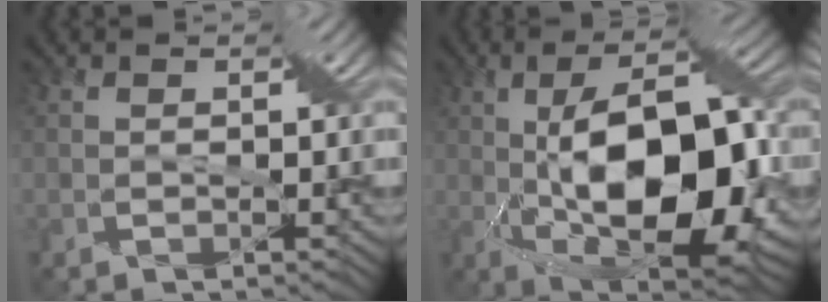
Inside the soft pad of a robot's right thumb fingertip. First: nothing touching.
{"total": 14.1, "force": [-0.6, 5.4, 13.1], "torque": [-0.222, 0.003, -0.003]}